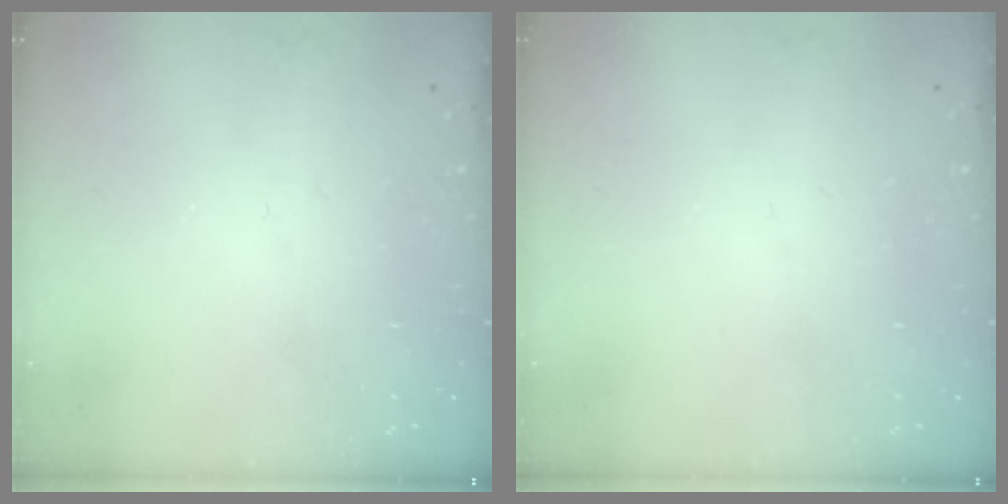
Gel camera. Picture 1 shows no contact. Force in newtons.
{"total": 0.0}